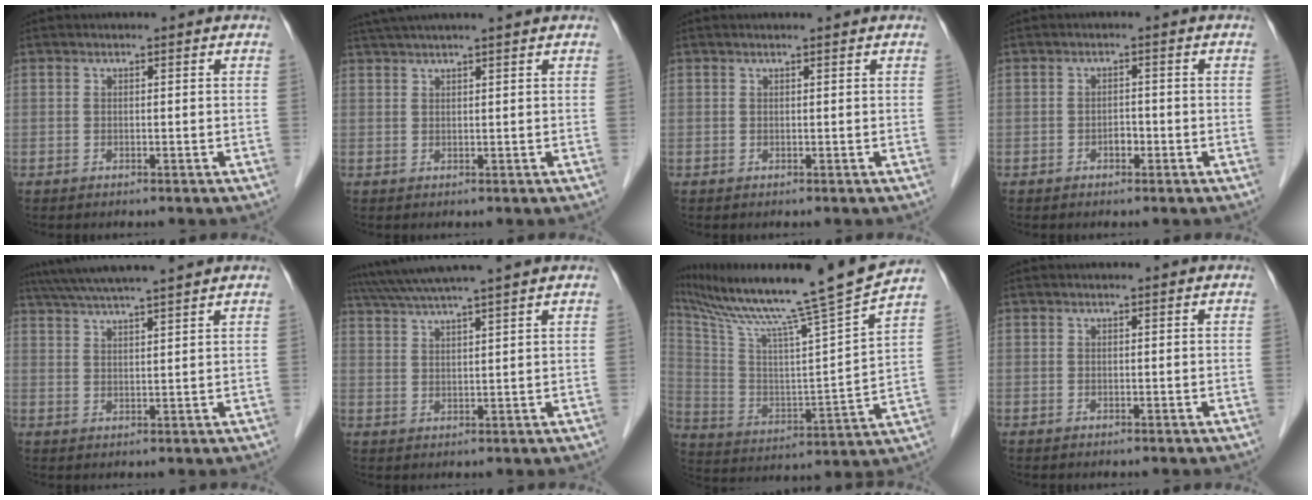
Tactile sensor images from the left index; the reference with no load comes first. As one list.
[{"total": 7.8, "force": [6.6, -0.8, 4.0], "torque": [-0.063, 0.038, 0.096]}, {"total": 1.1, "force": [0.9, -0.1, 0.5], "torque": [-0.009, 0.015, 0.018]}, {"total": 1.4, "force": [-0.8, 0.8, 0.9], "torque": [-0.012, 0.005, -0.013]}, {"total": 11.8, "force": [10.4, -0.6, 5.5], "torque": [-0.097, 0.029, 0.154]}, {"total": 10.3, "force": [9.0, -1.5, 4.9], "torque": [-0.088, 0.027, 0.138]}, {"total": 22.9, "force": [19.3, -2.6, 12.2], "torque": [-0.218, -0.043, 0.308]}, {"total": 0.0}]